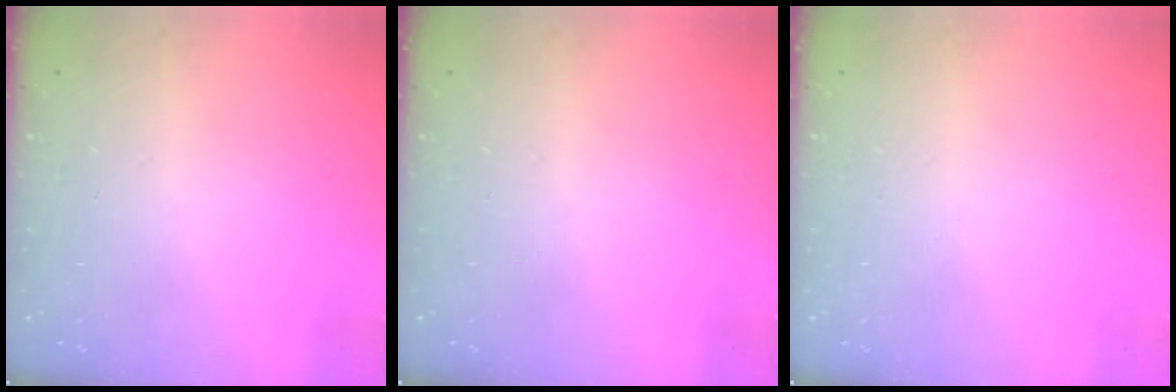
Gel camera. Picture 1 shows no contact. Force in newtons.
{"total": 0.0}
{"total": 0.0}